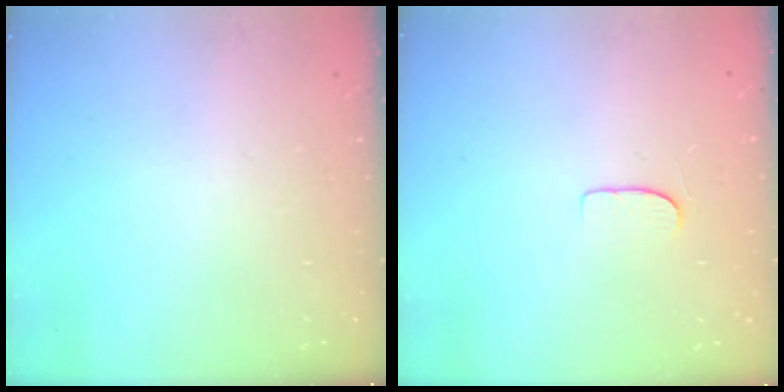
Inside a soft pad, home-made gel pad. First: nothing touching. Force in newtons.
{"total": 4.8, "press": 4.7, "slide": 0.6}